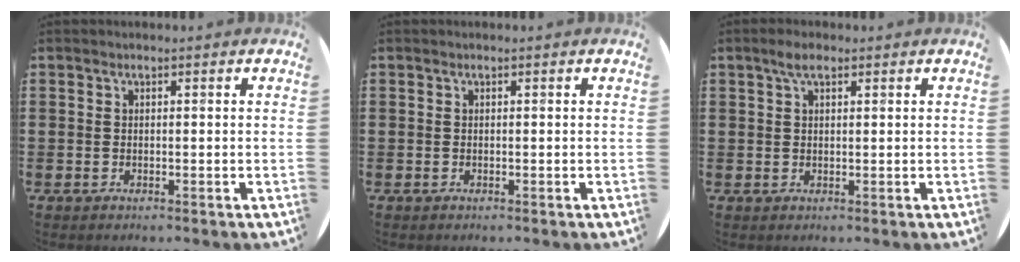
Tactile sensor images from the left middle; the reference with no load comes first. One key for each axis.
{"total": 0.0}
{"total": 2.5, "fx": 1.6, "fy": 1.0, "fz": 1.6, "tx": -0.027, "ty": 0.003, "tz": 0.027}